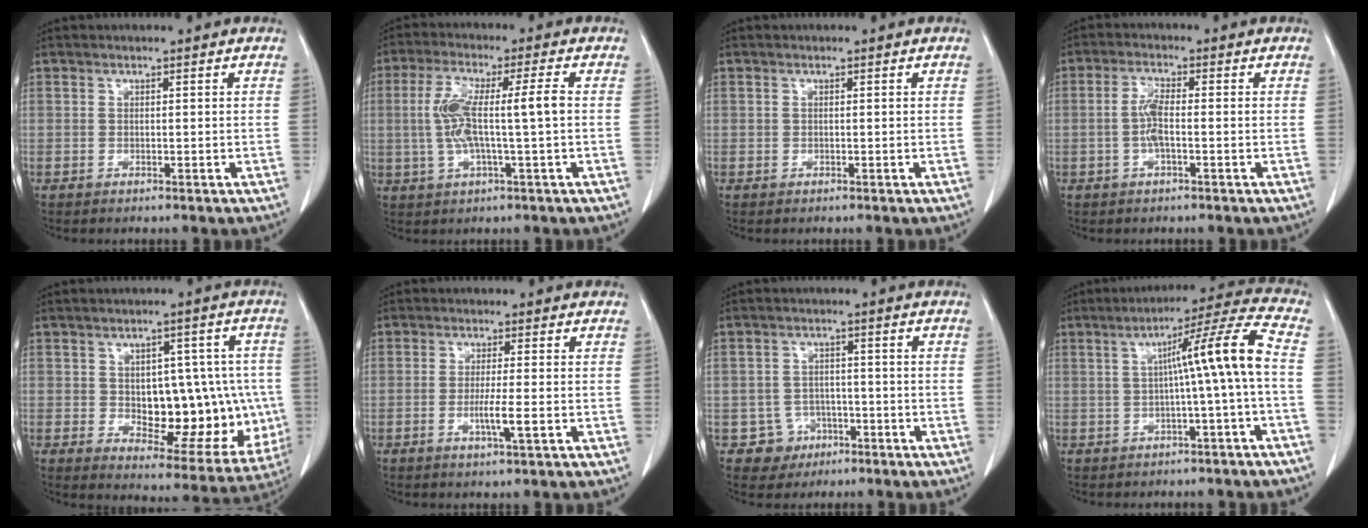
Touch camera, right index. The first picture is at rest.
{"total": 9.1, "force": [0.0, 0.8, 9.0], "torque": [-0.184, 0.019, 0.000]}
{"total": 0.0}
{"total": 3.8, "force": [-0.8, 0.7, 3.6], "torque": [-0.079, 0.004, -0.016]}
{"total": 16.8, "force": [-1.0, 8.7, 14.4], "torque": [-0.186, 0.019, 0.013]}
{"total": 4.0, "force": [-1.2, -0.3, 3.8], "torque": [-0.070, -0.008, -0.021]}
{"total": 4.8, "force": [-2.2, 4.3, -0.1], "torque": [0.009, 0.017, -0.029]}
{"total": 9.7, "force": [-0.4, -1.4, 9.6], "torque": [-0.143, 0.023, -0.004]}